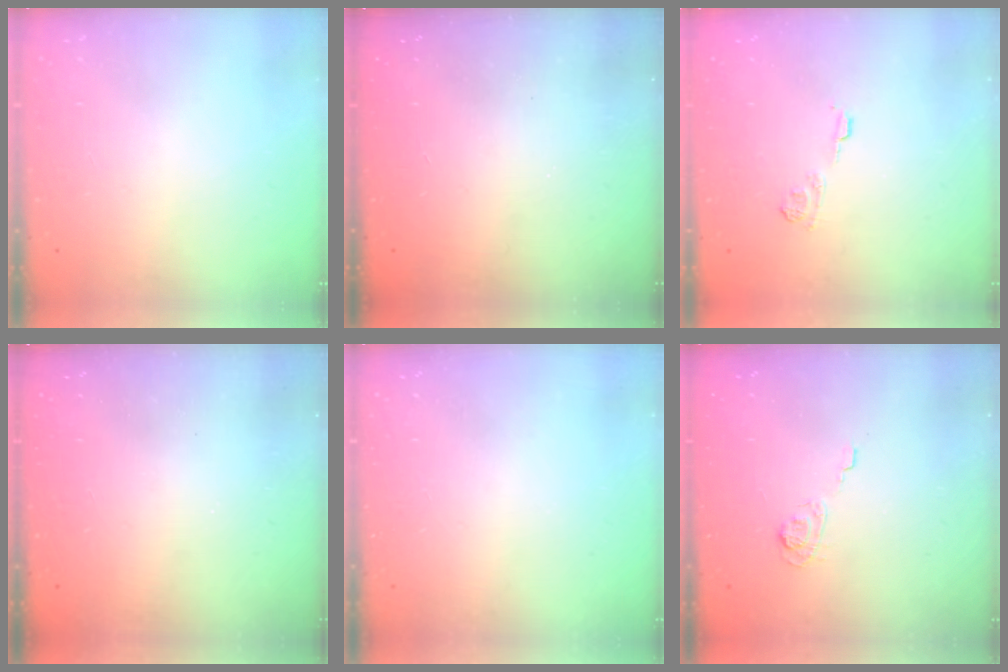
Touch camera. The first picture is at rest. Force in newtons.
{"total": 2.4, "press": 2.3, "slide": 0.8}
{"total": 6.7, "press": 6.6, "slide": 1.1}
{"total": 2.3, "press": 2.2, "slide": 0.7}
{"total": 0.0}
{"total": 3.3, "press": 2.9, "slide": 1.6}